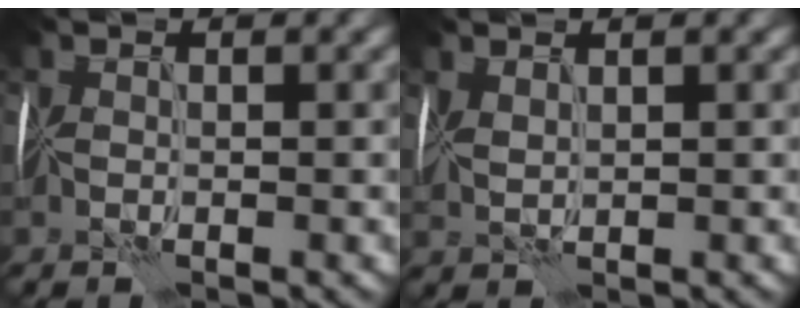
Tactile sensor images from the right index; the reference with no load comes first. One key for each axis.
{"total": 1.5, "fx": 1.1, "fy": 0.5, "fz": 1.0, "tx": -0.026, "ty": 0.006, "tz": 0.026}